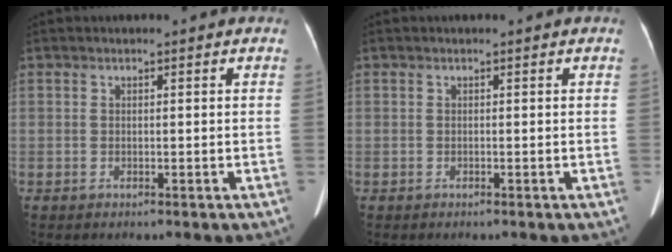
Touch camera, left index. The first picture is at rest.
{"total": 0.0}